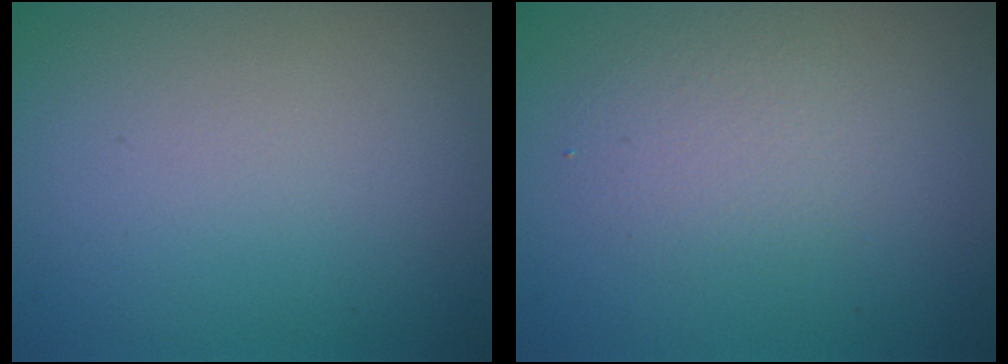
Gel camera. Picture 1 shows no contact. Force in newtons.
{"total": 2.2, "press": 2.2, "slide": 0.3}